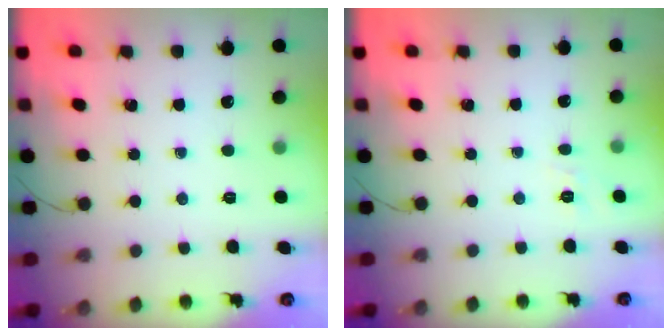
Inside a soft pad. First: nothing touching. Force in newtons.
{"total": 1.8, "press": 1.2, "slide": 1.4}